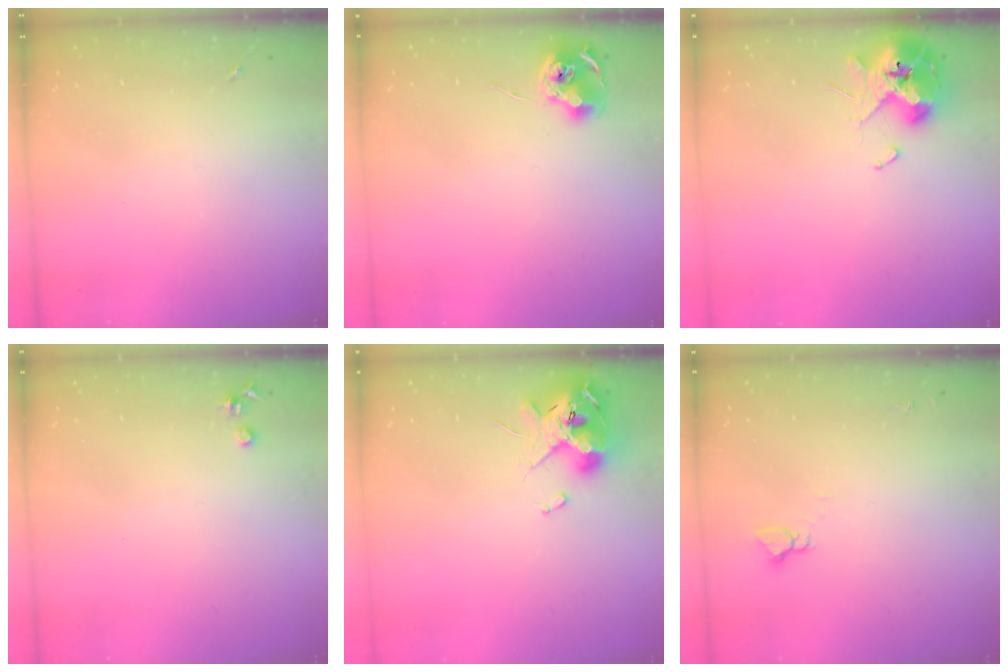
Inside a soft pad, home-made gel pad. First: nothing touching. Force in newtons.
{"total": 8.4, "press": 8.4, "slide": 0.4}
{"total": 13.0, "press": 12.8, "slide": 1.8}
{"total": 3.6, "press": 3.5, "slide": 0.5}
{"total": 12.7, "press": 12.5, "slide": 2.0}
{"total": 3.3, "press": 3.3, "slide": 0.2}